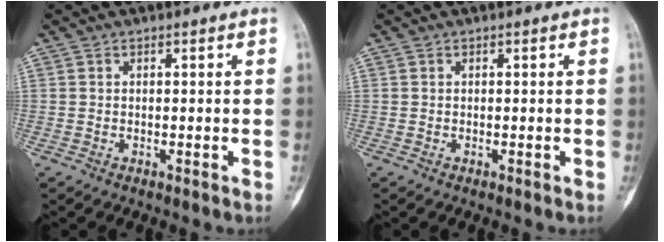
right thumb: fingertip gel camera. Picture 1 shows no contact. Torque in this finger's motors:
{"motor_torque": [0.01, 0.01, 0.00, 0.00, 0.00]}